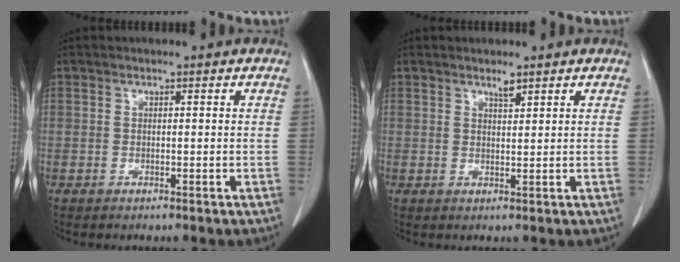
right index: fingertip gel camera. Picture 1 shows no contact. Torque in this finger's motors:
{"motor_torque": [0.02, 0.01, 0.00, 0.00]}